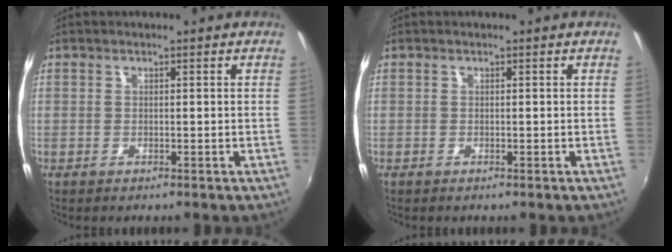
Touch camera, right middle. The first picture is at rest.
{"total": 0.0}